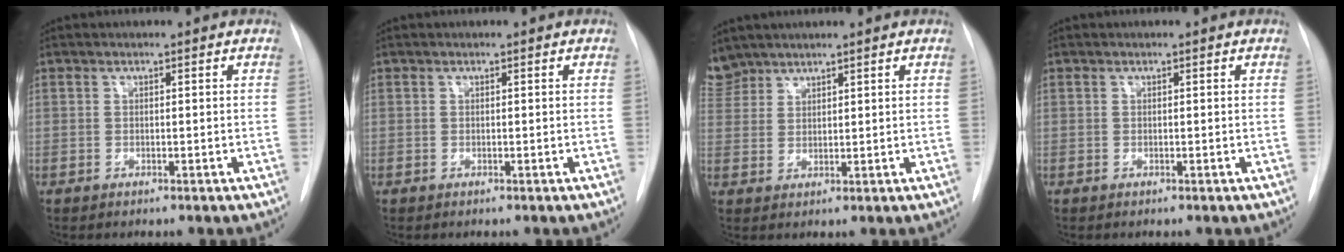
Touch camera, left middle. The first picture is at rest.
{"total": 0.0}
{"total": 4.4, "force": [4.0, 1.7, -0.1], "torque": [-0.001, 0.011, 0.088]}
{"total": 0.0}